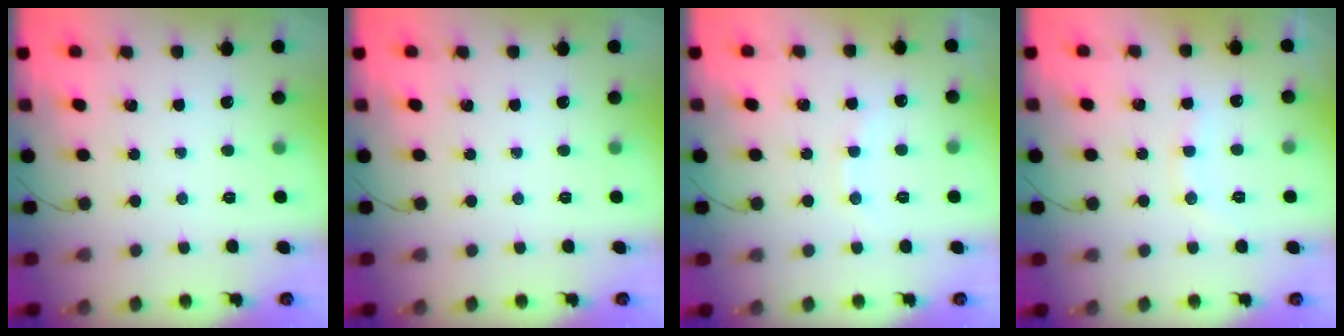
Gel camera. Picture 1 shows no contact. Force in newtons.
{"total": 0.0}
{"total": 7.7, "press": 7.6, "slide": 1.2}
{"total": 7.9, "press": 7.9, "slide": 1.0}